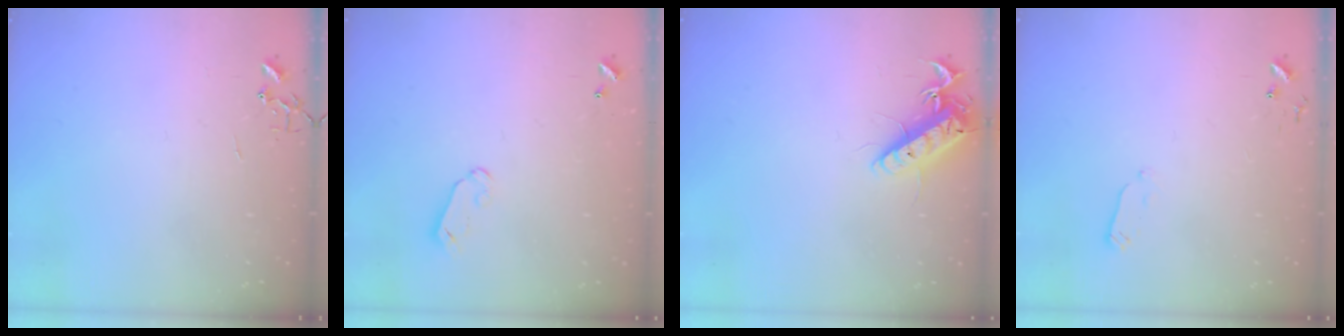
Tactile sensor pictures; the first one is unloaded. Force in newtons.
{"total": 4.1, "press": 4.0, "slide": 0.4}
{"total": 14.2, "press": 14.2, "slide": 1.4}
{"total": 3.5, "press": 3.4, "slide": 1.0}